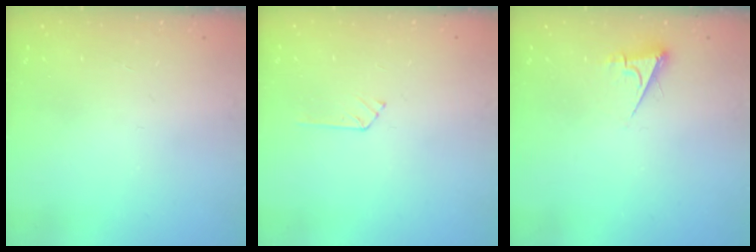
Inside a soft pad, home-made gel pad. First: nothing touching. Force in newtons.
{"total": 2.8, "press": 2.8, "slide": 0.3}
{"total": 4.0, "press": 4.0, "slide": 0.6}